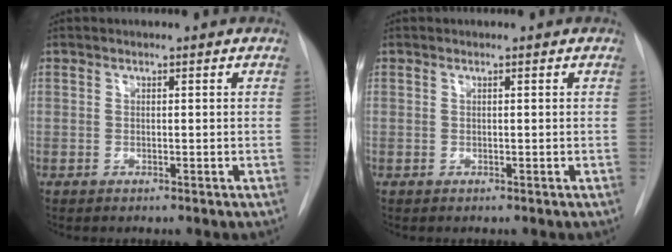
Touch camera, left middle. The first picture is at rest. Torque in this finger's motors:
{"motor_torque": [-0.06, 0.06, -0.04, 0.00]}